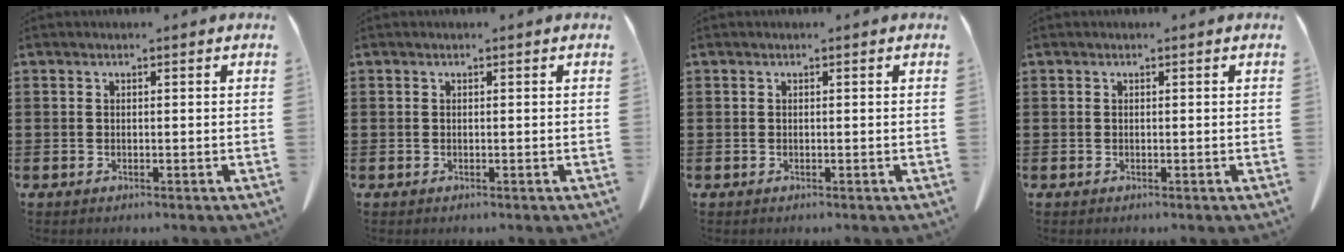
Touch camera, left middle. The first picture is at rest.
{"total": 0.0}
{"total": 0.0}
{"total": 0.0}